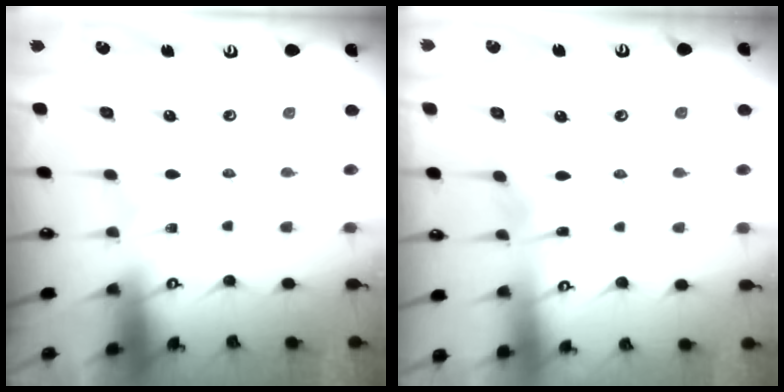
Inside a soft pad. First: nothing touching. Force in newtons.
{"total": 1.8, "press": 1.7, "slide": 0.3}